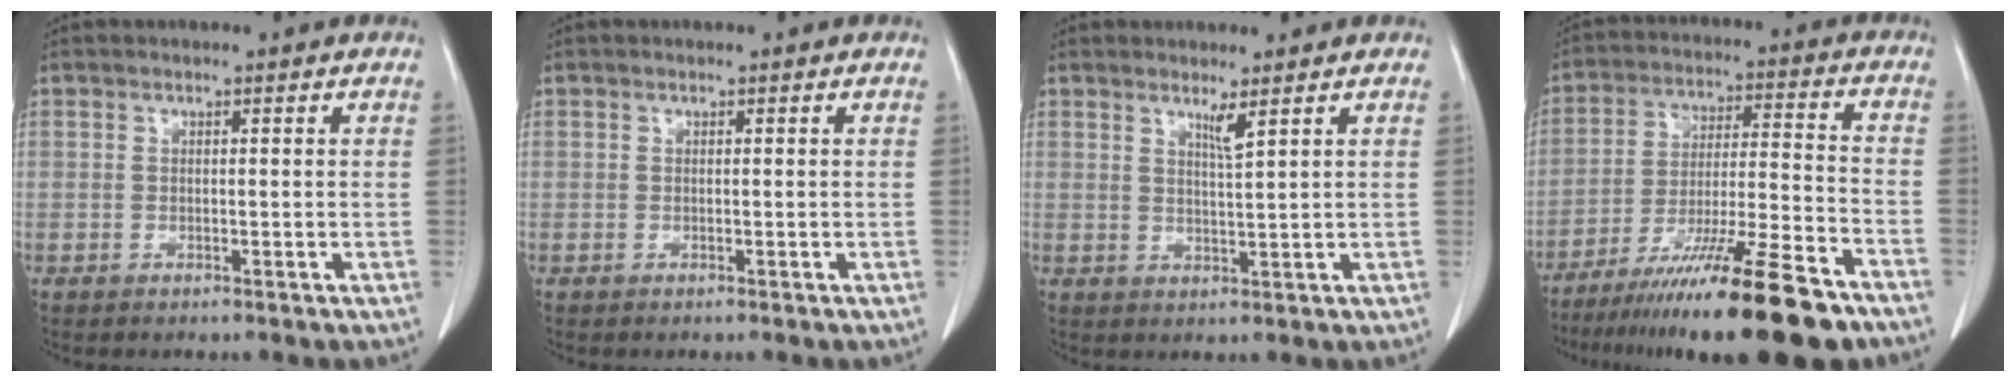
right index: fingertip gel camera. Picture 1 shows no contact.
{"total": 0.0}
{"total": 2.2, "force": [1.5, -0.5, 1.6], "torque": [-0.028, -0.014, 0.029]}
{"total": 20.4, "force": [-14.8, 0.8, 14.1], "torque": [-0.198, -0.025, -0.246]}